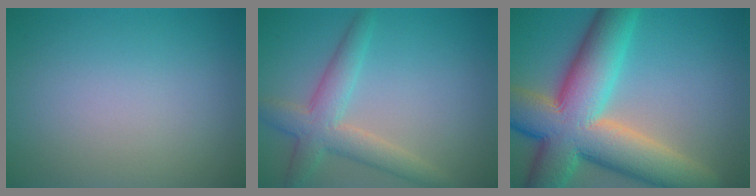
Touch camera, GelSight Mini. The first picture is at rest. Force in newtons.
{"total": 4.3, "press": 4.3, "slide": 0.2}
{"total": 13.8, "press": 13.8, "slide": 0.9}